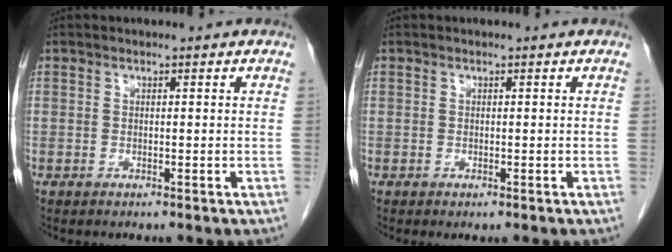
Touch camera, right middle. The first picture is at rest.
{"total": 0.0}